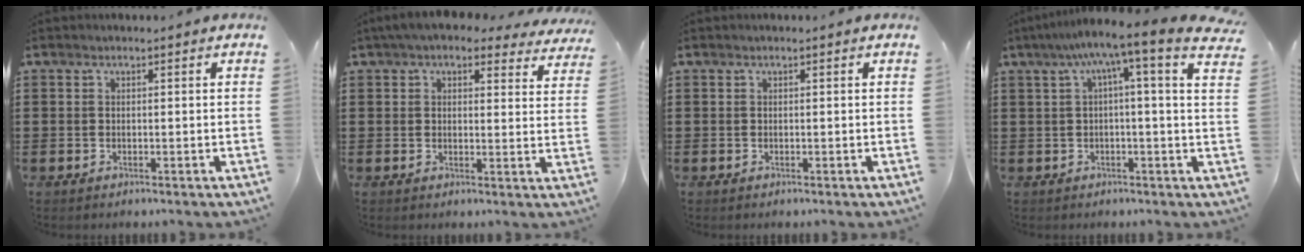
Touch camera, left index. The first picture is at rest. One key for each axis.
{"total": 4.9, "fx": 4.0, "fy": 1.4, "fz": 2.4, "tx": -0.060, "ty": -0.006, "tz": 0.073}
{"total": 0.0}
{"total": 6.4, "fx": 2.4, "fy": -0.2, "fz": 5.9, "tx": -0.121, "ty": -0.019, "tz": 0.034}